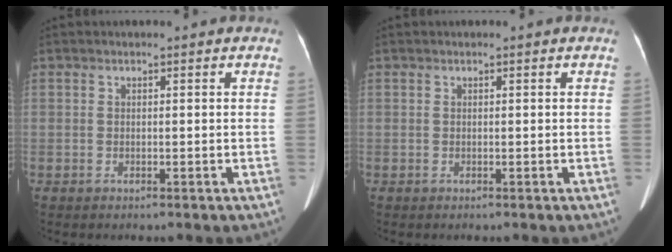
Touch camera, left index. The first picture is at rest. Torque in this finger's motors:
{"motor_torque": [0.00, 0.00, 0.00, 0.00]}